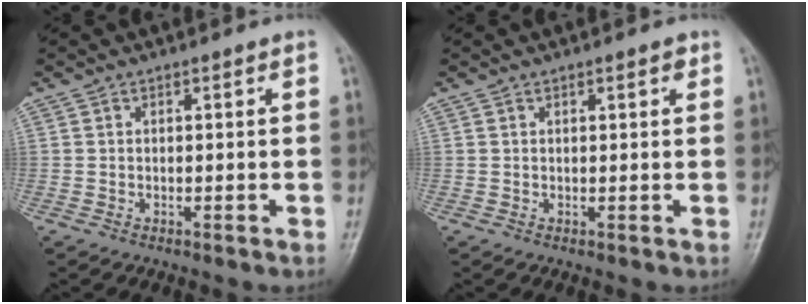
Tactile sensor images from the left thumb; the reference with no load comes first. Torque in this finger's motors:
{"motor_torque": [-0.05, -0.07, -0.15, -0.15, 0.06]}